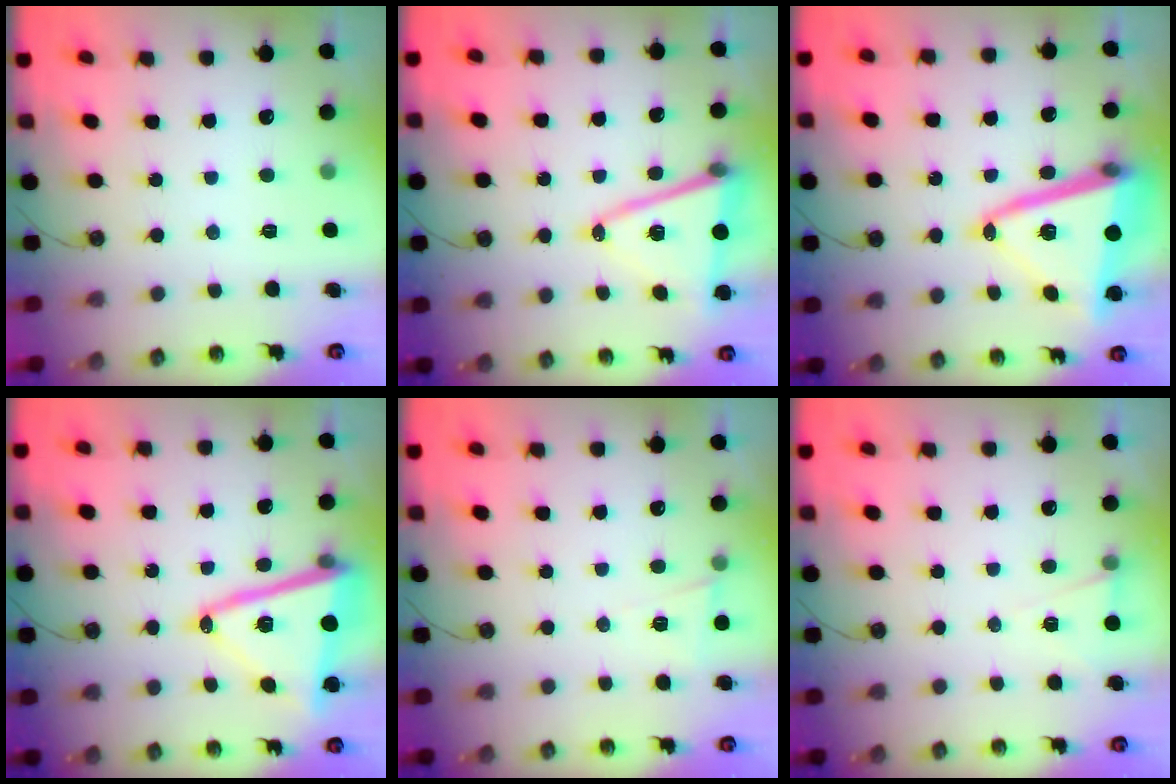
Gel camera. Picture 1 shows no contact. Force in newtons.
{"total": 13.3, "press": 12.7, "slide": 3.9}
{"total": 17.8, "press": 17.6, "slide": 2.6}
{"total": 17.0, "press": 16.9, "slide": 2.0}
{"total": 5.0, "press": 4.0, "slide": 2.9}
{"total": 5.3, "press": 3.2, "slide": 4.2}